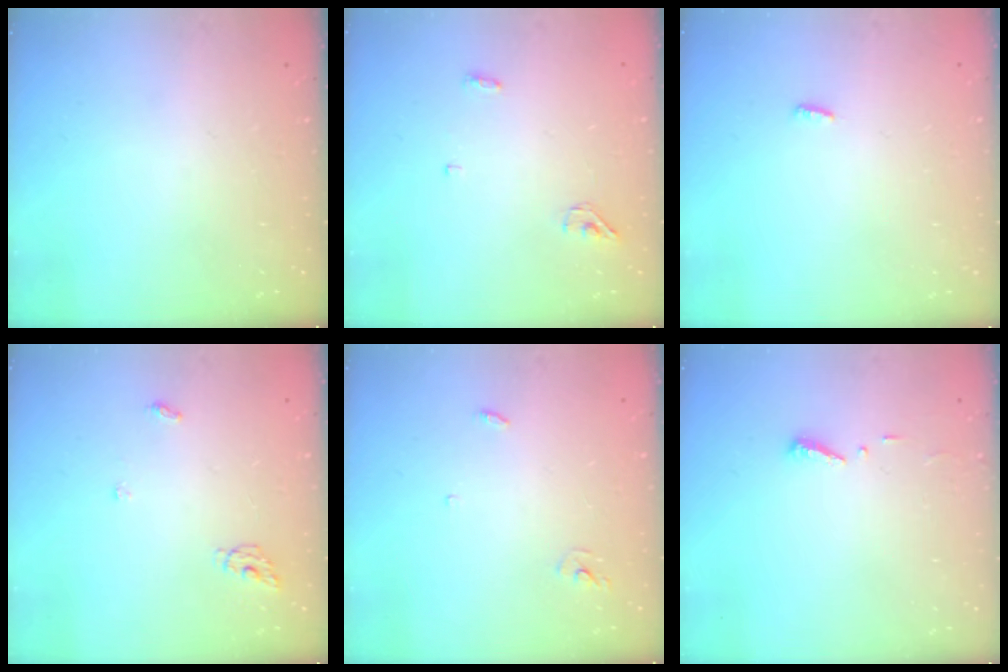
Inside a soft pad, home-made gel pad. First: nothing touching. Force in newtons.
{"total": 3.6, "press": 3.5, "slide": 0.9}
{"total": 3.0, "press": 2.9, "slide": 0.8}
{"total": 5.0, "press": 5.0, "slide": 0.3}
{"total": 2.9, "press": 2.9, "slide": 0.2}
{"total": 3.7, "press": 3.7, "slide": 0.2}